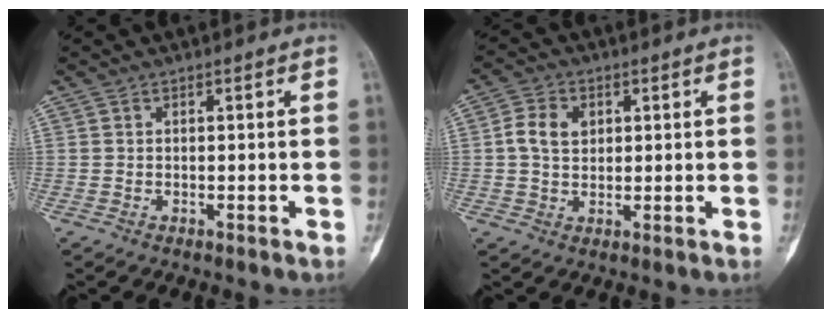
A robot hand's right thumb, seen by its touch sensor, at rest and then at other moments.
{"total": 5.6, "force": [1.1, 4.3, 3.5], "torque": [-0.057, 0.002, 0.018]}